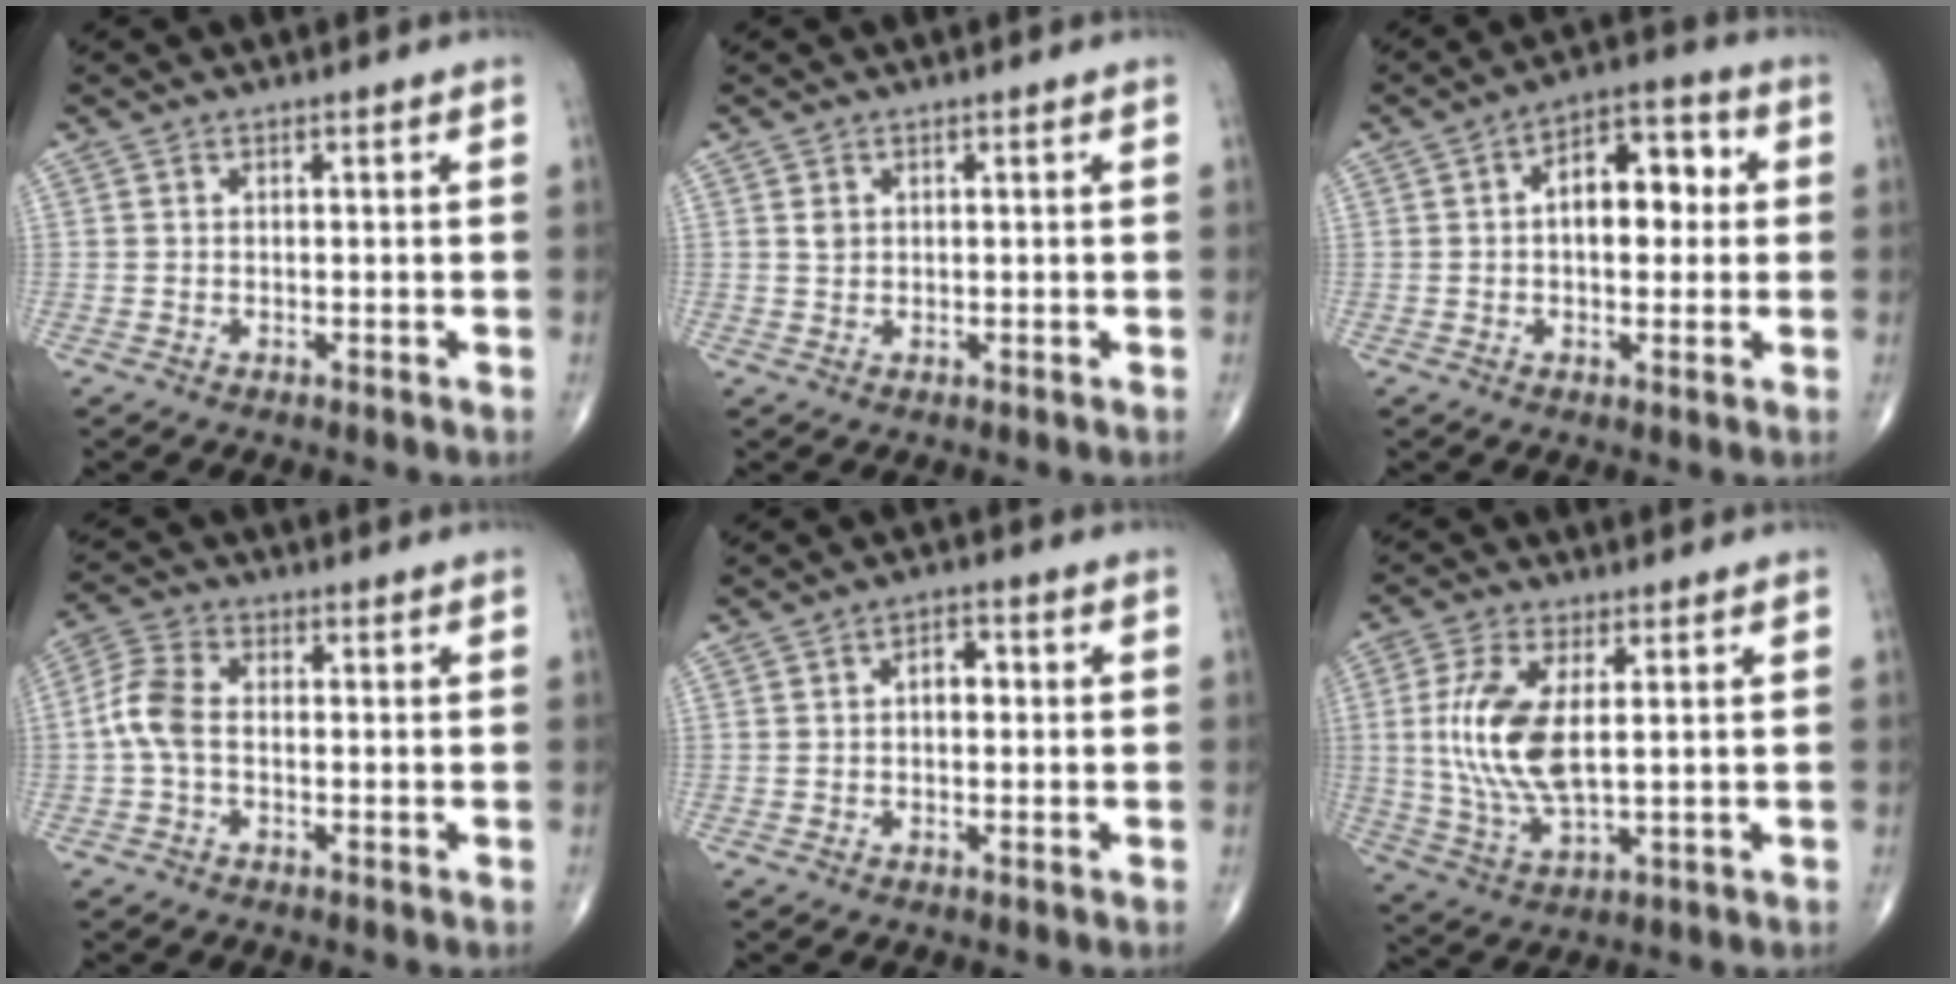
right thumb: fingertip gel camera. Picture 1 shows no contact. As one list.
[{"total": 1.1, "force": [0.4, 0.8, 0.6], "torque": [-0.005, -0.002, 0.009]}, {"total": 10.7, "force": [1.3, 6.1, 8.7], "torque": [-0.103, 0.026, 0.013]}, {"total": 6.0, "force": [-0.8, 3.5, 4.9], "torque": [-0.111, 0.018, -0.025]}, {"total": 3.4, "force": [0.2, 2.1, 2.6], "torque": [-0.029, 0.013, -0.003]}, {"total": 12.3, "force": [1.7, 5.1, 11.0], "torque": [-0.245, -0.011, 0.040]}]